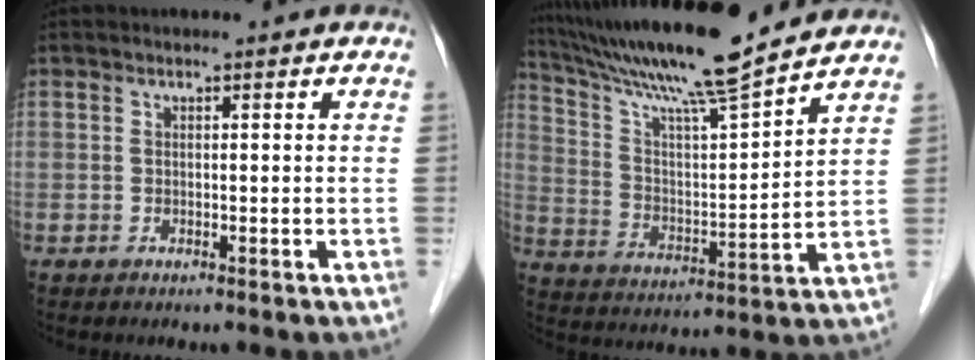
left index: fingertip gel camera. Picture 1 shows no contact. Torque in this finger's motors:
{"motor_torque": [1.03, -1.11, 0.70, 0.21]}